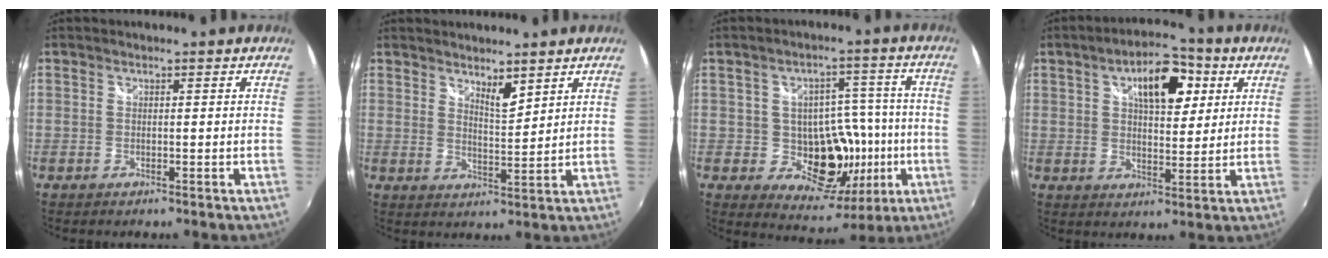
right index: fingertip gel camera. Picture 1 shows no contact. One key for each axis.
{"total": 4.2, "fx": 3.4, "fy": 0.9, "fz": 2.2, "tx": -0.033, "ty": -0.002, "tz": 0.056}
{"total": 12.5, "fx": -2.5, "fy": 10.0, "fz": 7.2, "tx": -0.114, "ty": 0.008, "tz": -0.020}
{"total": 11.6, "fx": 4.6, "fy": 5.3, "fz": 9.2, "tx": -0.135, "ty": 0.029, "tz": 0.071}